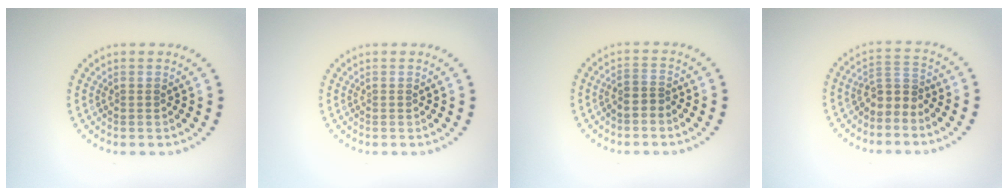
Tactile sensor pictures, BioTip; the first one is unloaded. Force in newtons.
{"total": 0.0}
{"total": 1.3, "press": 1.1, "slide": 0.7}
{"total": 2.3, "press": 1.7, "slide": 1.5}